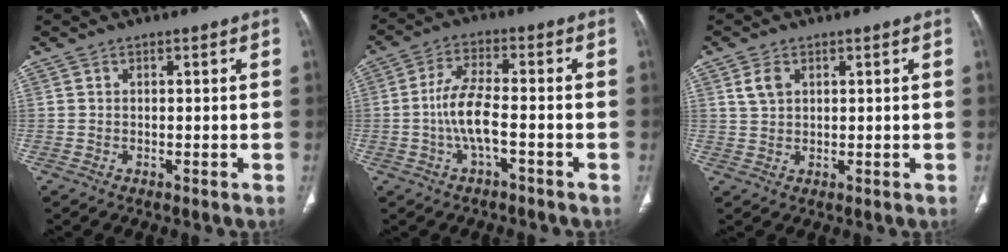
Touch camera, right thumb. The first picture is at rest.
{"total": 7.2, "force": [-1.9, 2.4, 6.5], "torque": [-0.142, 0.025, -0.037]}
{"total": 3.0, "force": [1.4, 1.7, 2.0], "torque": [-0.041, 0.001, 0.035]}